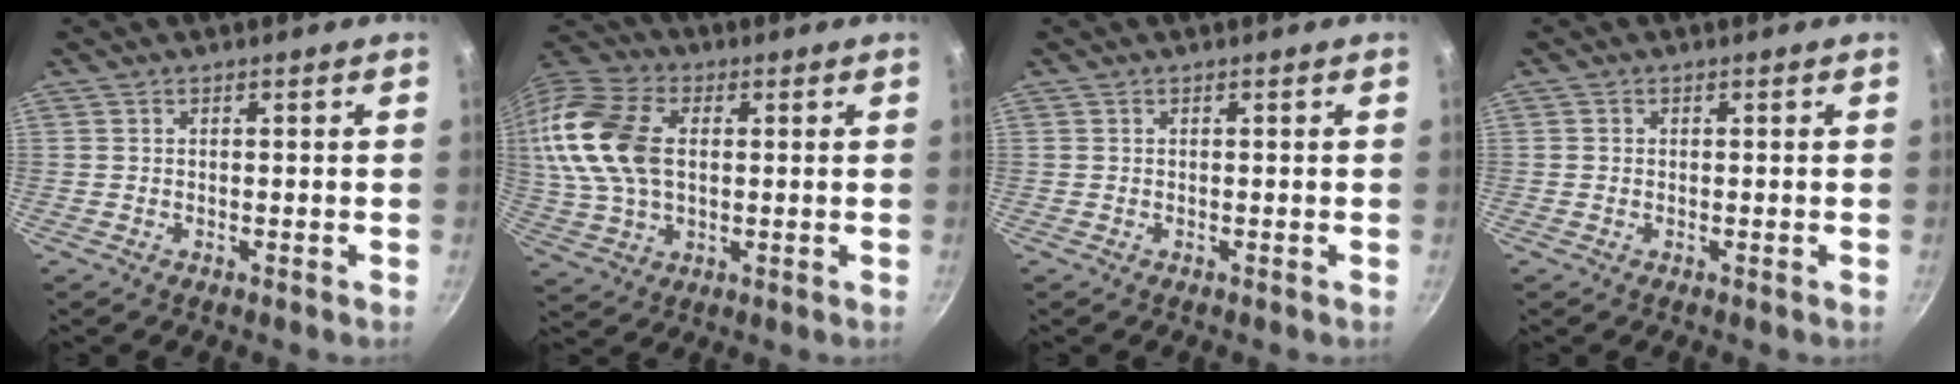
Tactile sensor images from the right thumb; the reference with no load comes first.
{"total": 18.3, "force": [2.1, 11.9, 13.7], "torque": [-0.269, 0.019, 0.033]}
{"total": 0.0}
{"total": 0.7, "force": [-0.2, 0.6, 0.2], "torque": [-0.002, 0.002, -0.005]}